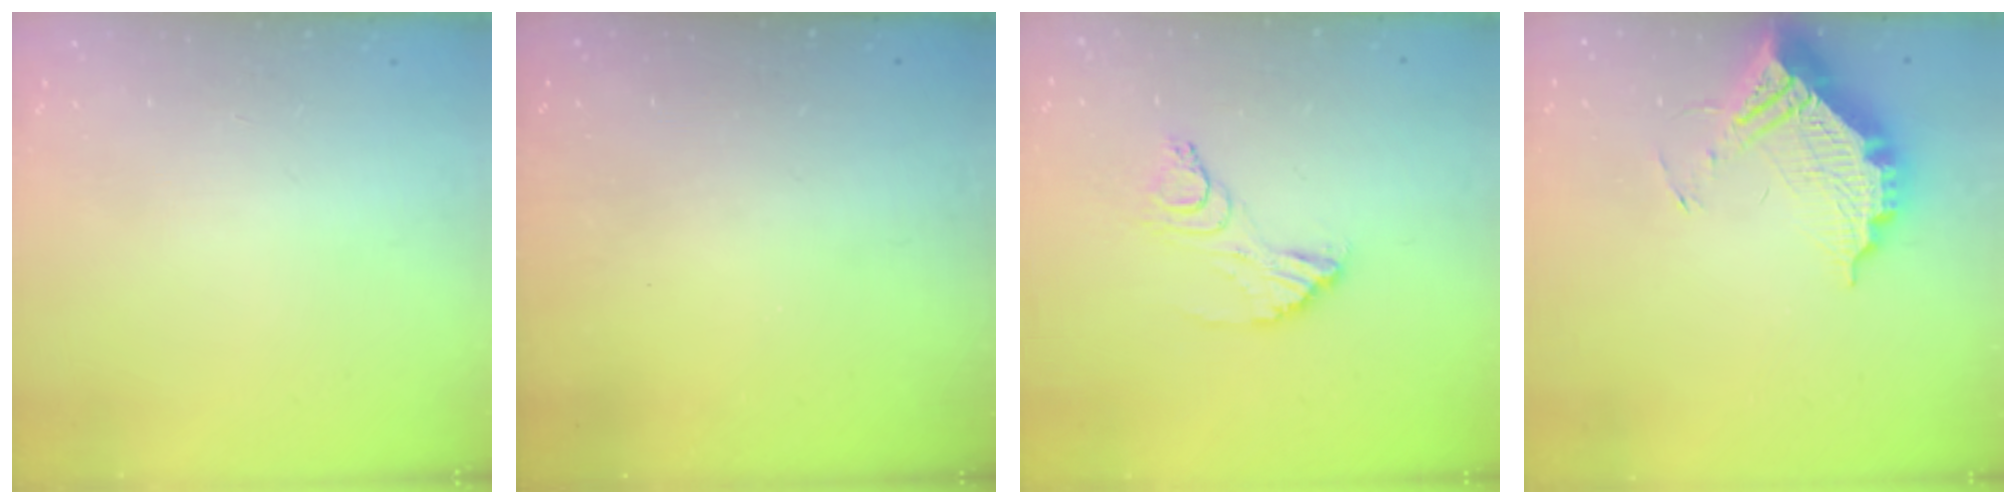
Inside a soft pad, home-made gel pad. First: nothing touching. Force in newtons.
{"total": 2.9, "press": 2.9, "slide": 0.2}
{"total": 11.6, "press": 11.6, "slide": 0.9}
{"total": 12.0, "press": 12.0, "slide": 1.1}